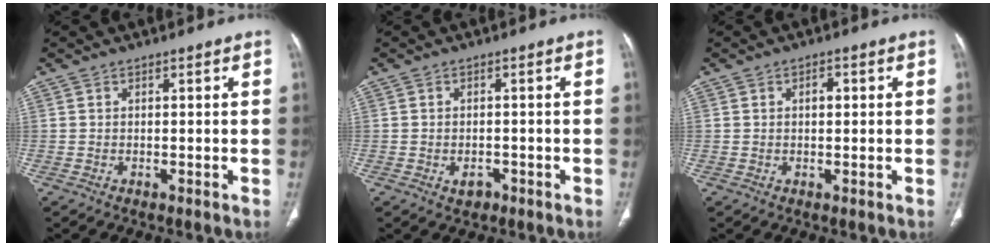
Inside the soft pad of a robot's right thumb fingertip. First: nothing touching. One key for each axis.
{"total": 2.3, "fx": -1.0, "fy": 1.6, "fz": 1.2, "tx": -0.014, "ty": 0.005, "tz": -0.009}
{"total": 2.0, "fx": 0.4, "fy": 1.1, "fz": 1.6, "tx": -0.022, "ty": 0.004, "tz": 0.005}